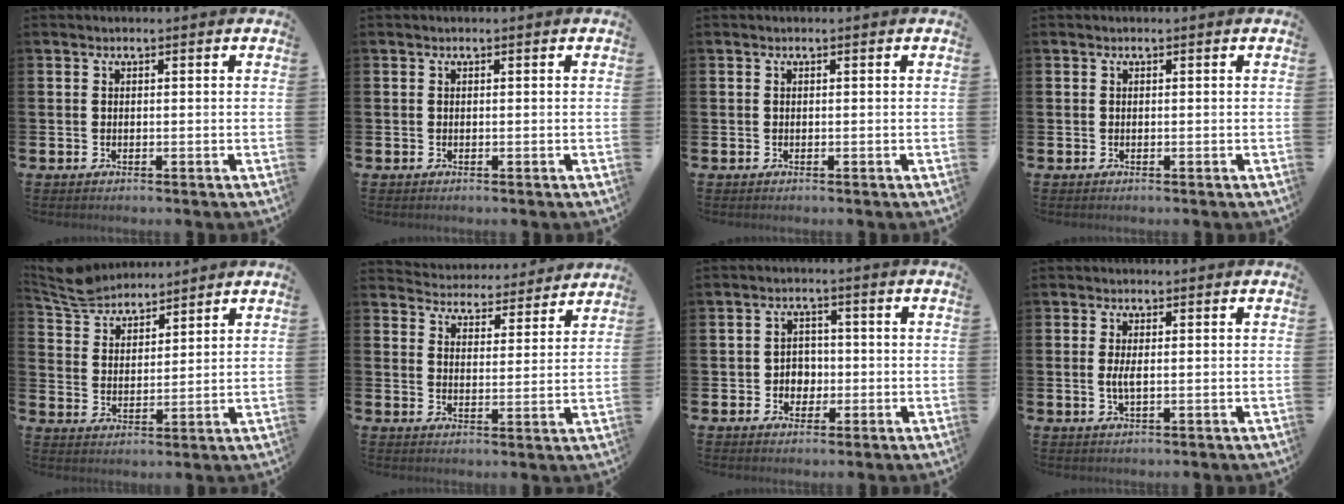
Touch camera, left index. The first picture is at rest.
{"total": 0.0}
{"total": 0.0}
{"total": 0.0}
{"total": 6.3, "force": [6.1, 1.2, 0.9], "torque": [-0.045, -0.029, 0.112]}
{"total": 4.7, "force": [4.6, 0.9, -0.3], "torque": [-0.014, -0.042, 0.079]}
{"total": 2.9, "force": [-0.4, 2.7, 1.0], "torque": [-0.017, 0.002, -0.016]}
{"total": 1.7, "force": [0.1, 0.5, 1.6], "torque": [-0.028, -0.001, 0.000]}